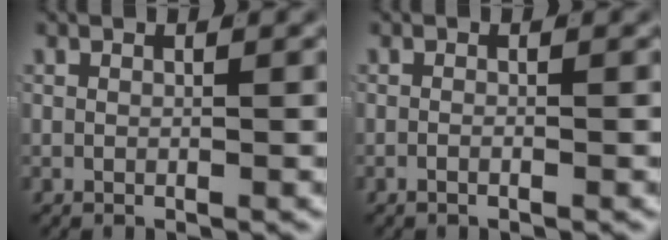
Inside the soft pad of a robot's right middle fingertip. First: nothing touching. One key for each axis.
{"total": 0.8, "fx": -0.7, "fy": 0.2, "fz": 0.4, "tx": -0.010, "ty": -0.001, "tz": -0.015}